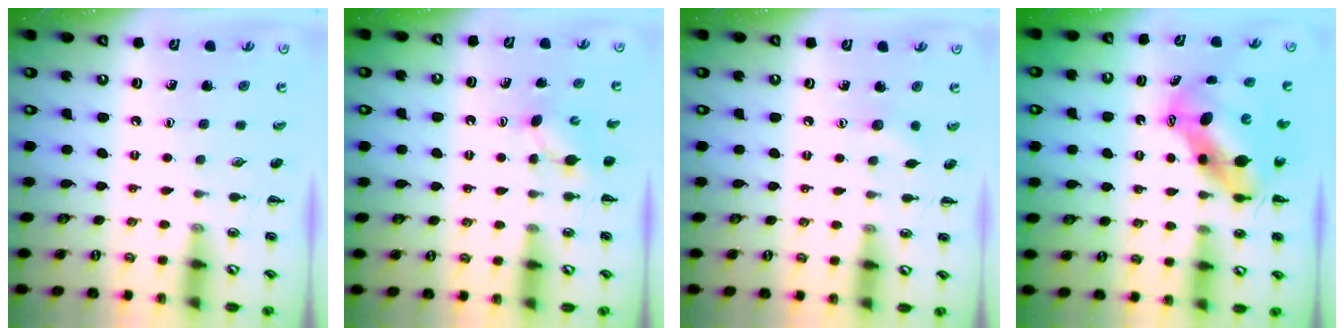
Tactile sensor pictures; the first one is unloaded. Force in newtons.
{"total": 3.6, "press": 3.5, "slide": 0.8}
{"total": 4.6, "press": 4.5, "slide": 1.2}
{"total": 8.4, "press": 8.1, "slide": 2.2}